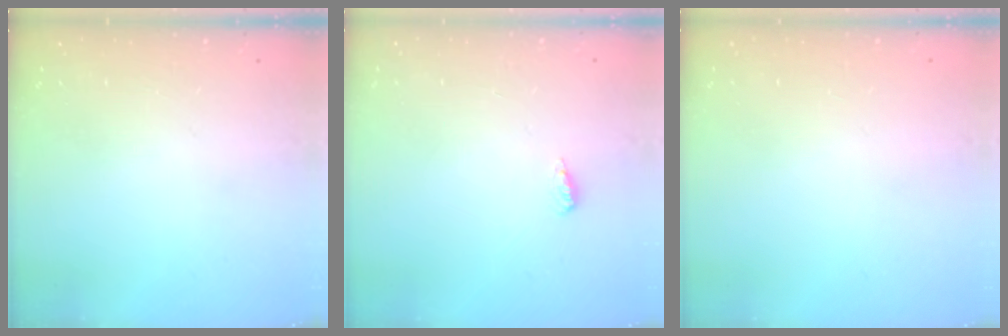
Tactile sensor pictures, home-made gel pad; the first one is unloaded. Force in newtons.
{"total": 3.4, "press": 3.0, "slide": 1.7}
{"total": 0.8, "press": 0.8, "slide": 0.1}